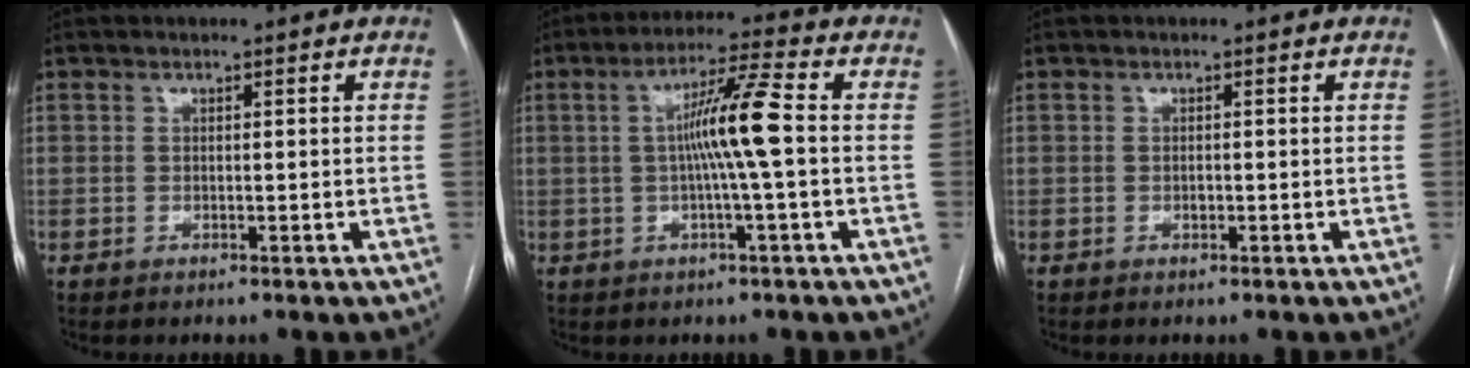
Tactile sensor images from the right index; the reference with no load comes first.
{"total": 8.4, "force": [0.0, -0.7, 8.4], "torque": [-0.153, 0.011, -0.001]}
{"total": 0.6, "force": [0.0, 0.3, 0.5], "torque": [-0.010, 0.000, 0.001]}